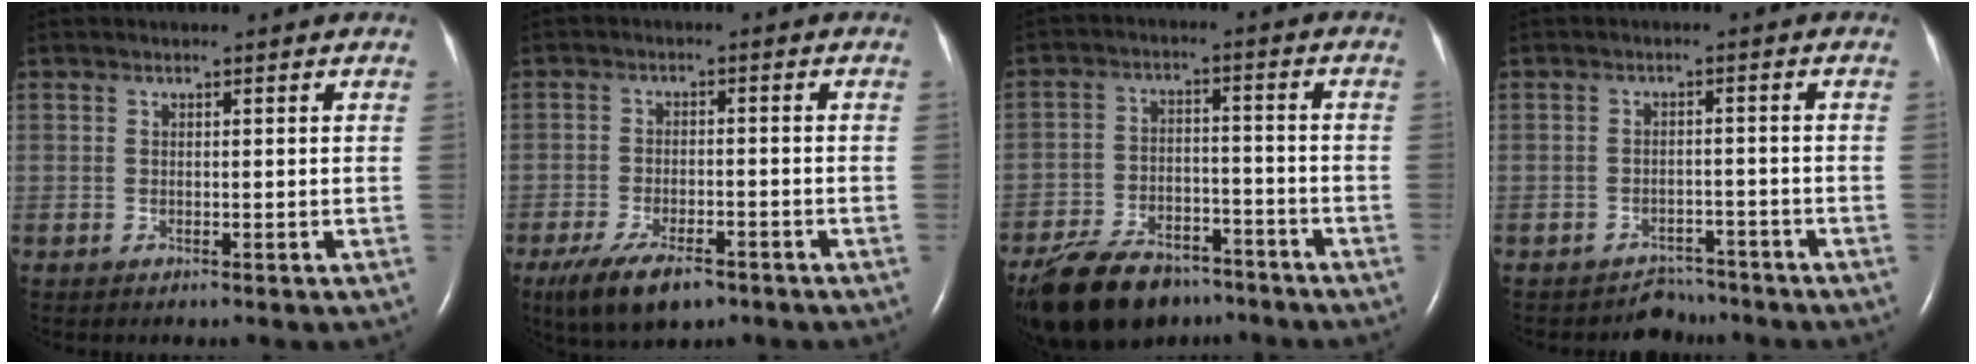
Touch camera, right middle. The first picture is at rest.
{"total": 8.3, "force": [-5.7, 3.0, 5.2], "torque": [-0.100, -0.012, -0.096]}
{"total": 15.1, "force": [-12.0, 6.5, 6.3], "torque": [-0.128, 0.002, -0.191]}
{"total": 3.6, "force": [-3.1, 1.5, -0.9], "torque": [0.009, 0.010, -0.046]}